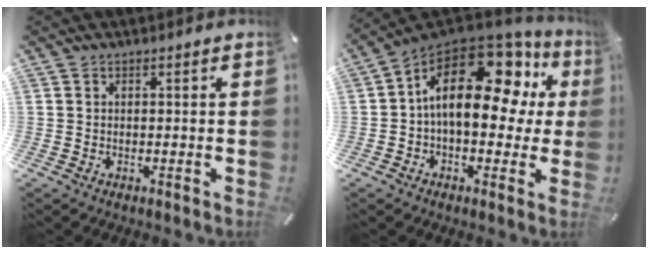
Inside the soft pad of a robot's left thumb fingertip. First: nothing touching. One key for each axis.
{"total": 21.7, "fx": 4.8, "fy": 12.1, "fz": 17.3, "tx": -0.273, "ty": -0.019, "tz": 0.079}